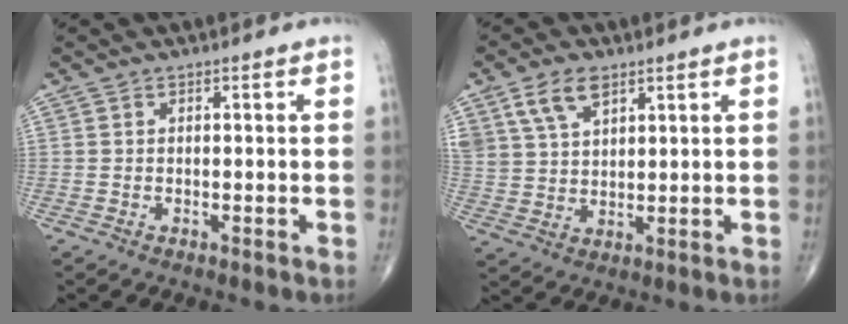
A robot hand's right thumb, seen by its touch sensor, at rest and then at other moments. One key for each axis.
{"total": 7.7, "fx": 4.5, "fy": 4.3, "fz": 4.7, "tx": -0.081, "ty": -0.013, "tz": 0.090}